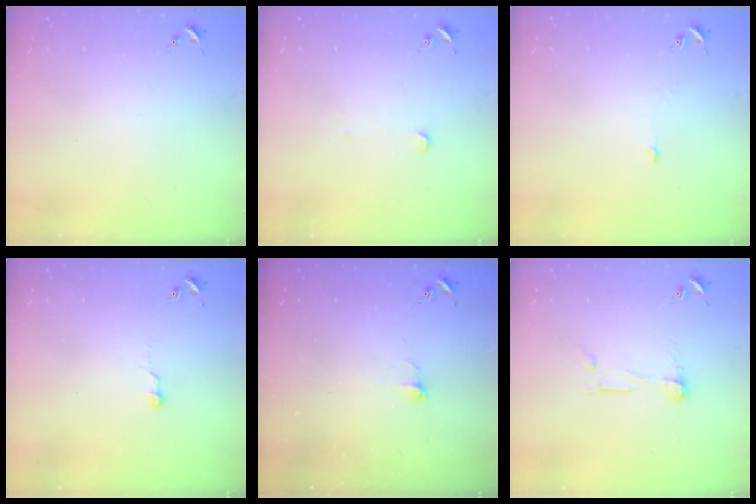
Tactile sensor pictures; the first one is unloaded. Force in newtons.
{"total": 2.6, "press": 2.6, "slide": 0.2}
{"total": 2.9, "press": 2.9, "slide": 0.3}
{"total": 4.5, "press": 4.5, "slide": 0.5}
{"total": 6.2, "press": 6.2, "slide": 0.6}
{"total": 7.7, "press": 7.6, "slide": 0.5}